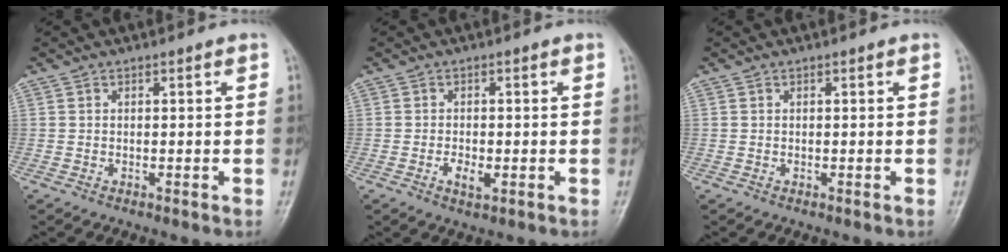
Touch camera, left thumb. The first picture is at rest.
{"total": 3.0, "force": [-0.8, 1.4, 2.5], "torque": [-0.043, -0.003, -0.014]}
{"total": 0.0}